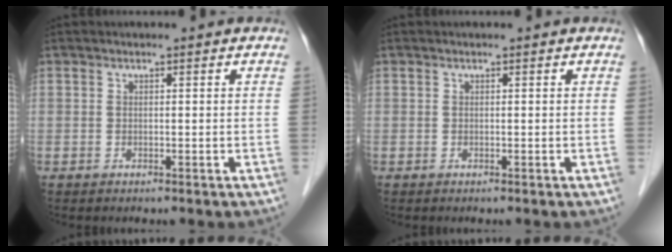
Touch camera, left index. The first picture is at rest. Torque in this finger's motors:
{"motor_torque": [0.00, 0.00, 0.00, 0.00]}